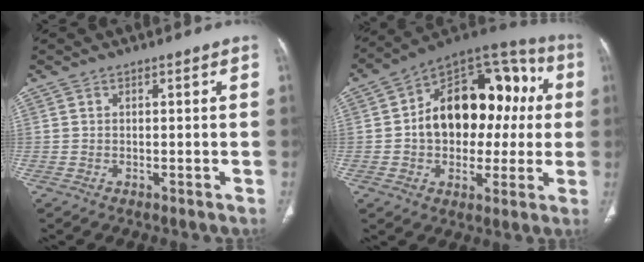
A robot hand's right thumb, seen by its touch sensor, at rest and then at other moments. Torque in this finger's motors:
{"motor_torque": [2.52, 2.49, 1.46, -0.69, 0.16]}